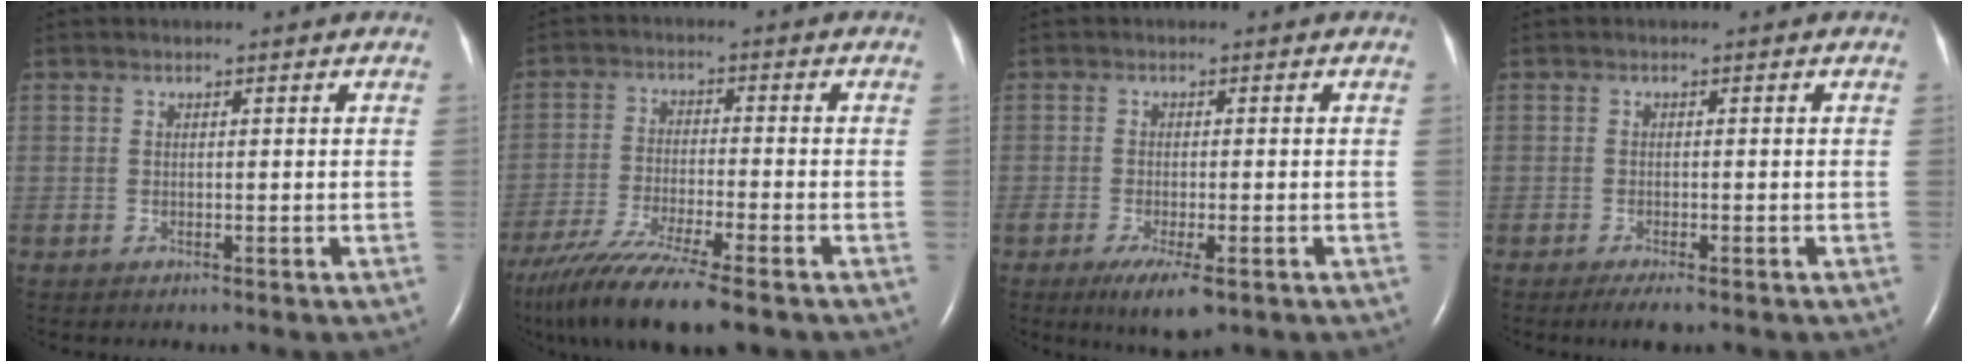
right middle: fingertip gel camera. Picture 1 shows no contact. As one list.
[{"total": 14.1, "force": [-10.6, 0.9, 9.2], "torque": [-0.179, -0.042, -0.180]}, {"total": 5.5, "force": [-3.0, 1.2, 4.4], "torque": [-0.079, -0.014, -0.046]}, {"total": 2.6, "force": [-1.8, 0.4, 1.8], "torque": [-0.033, -0.007, -0.030]}]